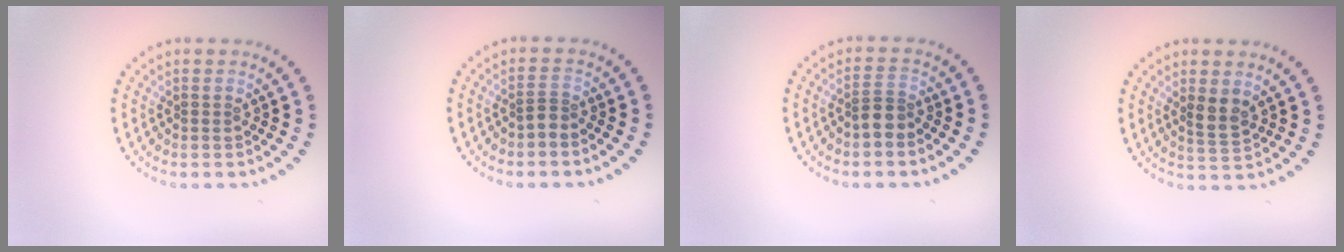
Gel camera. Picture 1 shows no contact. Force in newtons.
{"total": 0.9, "press": 0.6, "slide": 0.6}
{"total": 2.0, "press": 1.7, "slide": 1.0}
{"total": 1.9, "press": 1.8, "slide": 0.8}